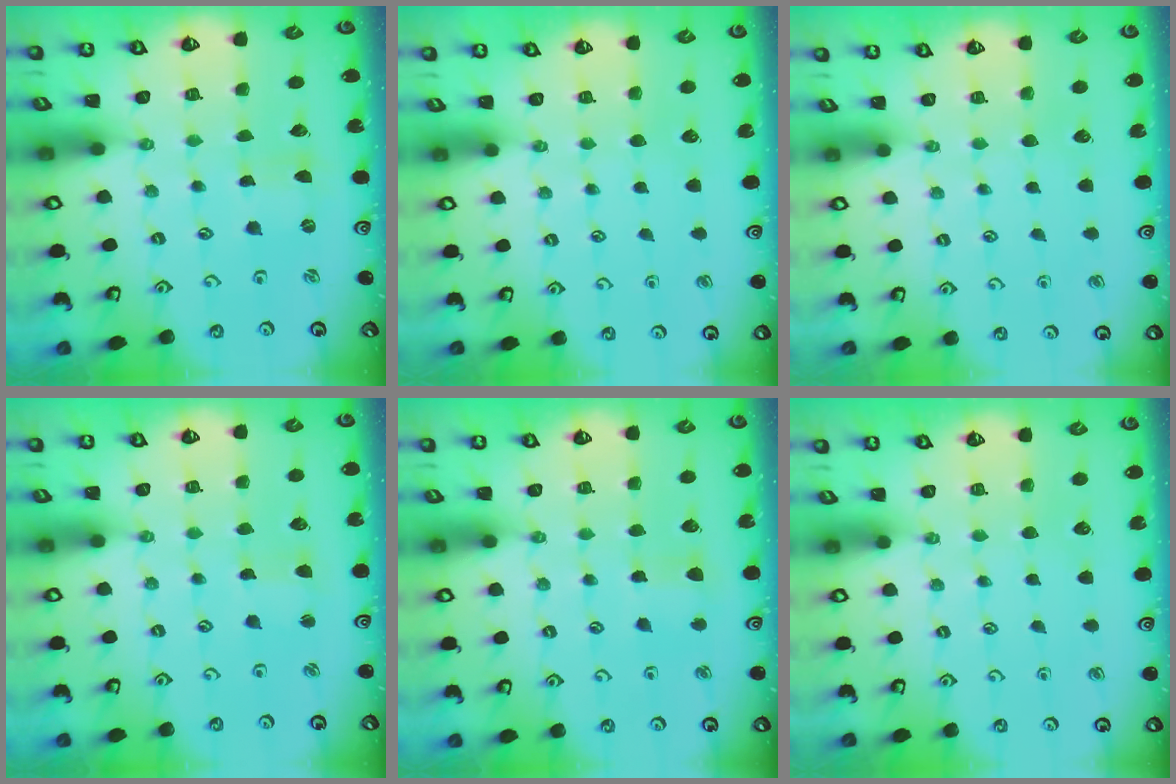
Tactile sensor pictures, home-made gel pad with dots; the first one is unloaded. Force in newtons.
{"total": 0.0}
{"total": 0.0}
{"total": 2.3, "press": 2.3, "slide": 0.4}
{"total": 3.8, "press": 3.7, "slide": 0.6}
{"total": 0.0}